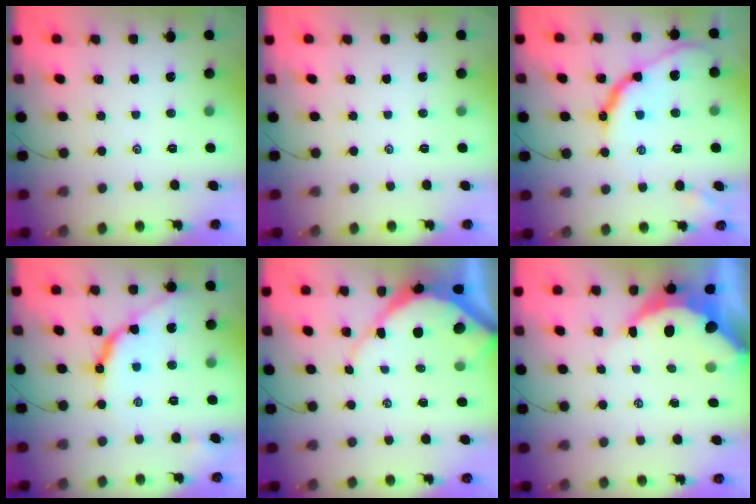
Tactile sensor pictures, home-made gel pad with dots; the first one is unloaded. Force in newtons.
{"total": 0.0}
{"total": 13.4, "press": 13.3, "slide": 0.5}
{"total": 10.2, "press": 10.2, "slide": 0.2}
{"total": 7.9, "press": 7.9, "slide": 0.8}
{"total": 9.9, "press": 9.9, "slide": 1.0}